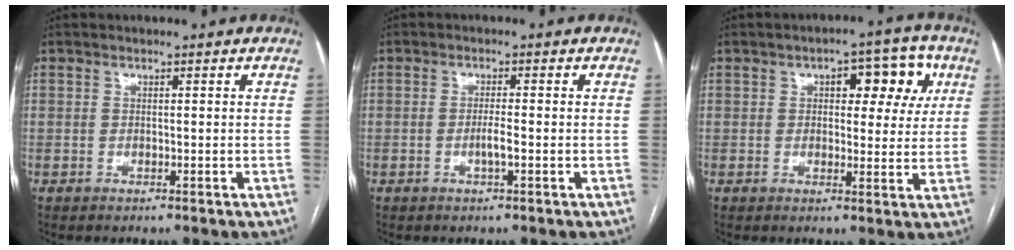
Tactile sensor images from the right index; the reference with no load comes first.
{"total": 2.1, "force": [-0.7, -0.1, 2.0], "torque": [-0.041, -0.001, -0.013]}
{"total": 7.9, "force": [2.9, 3.9, 6.2], "torque": [-0.065, 0.026, 0.033]}